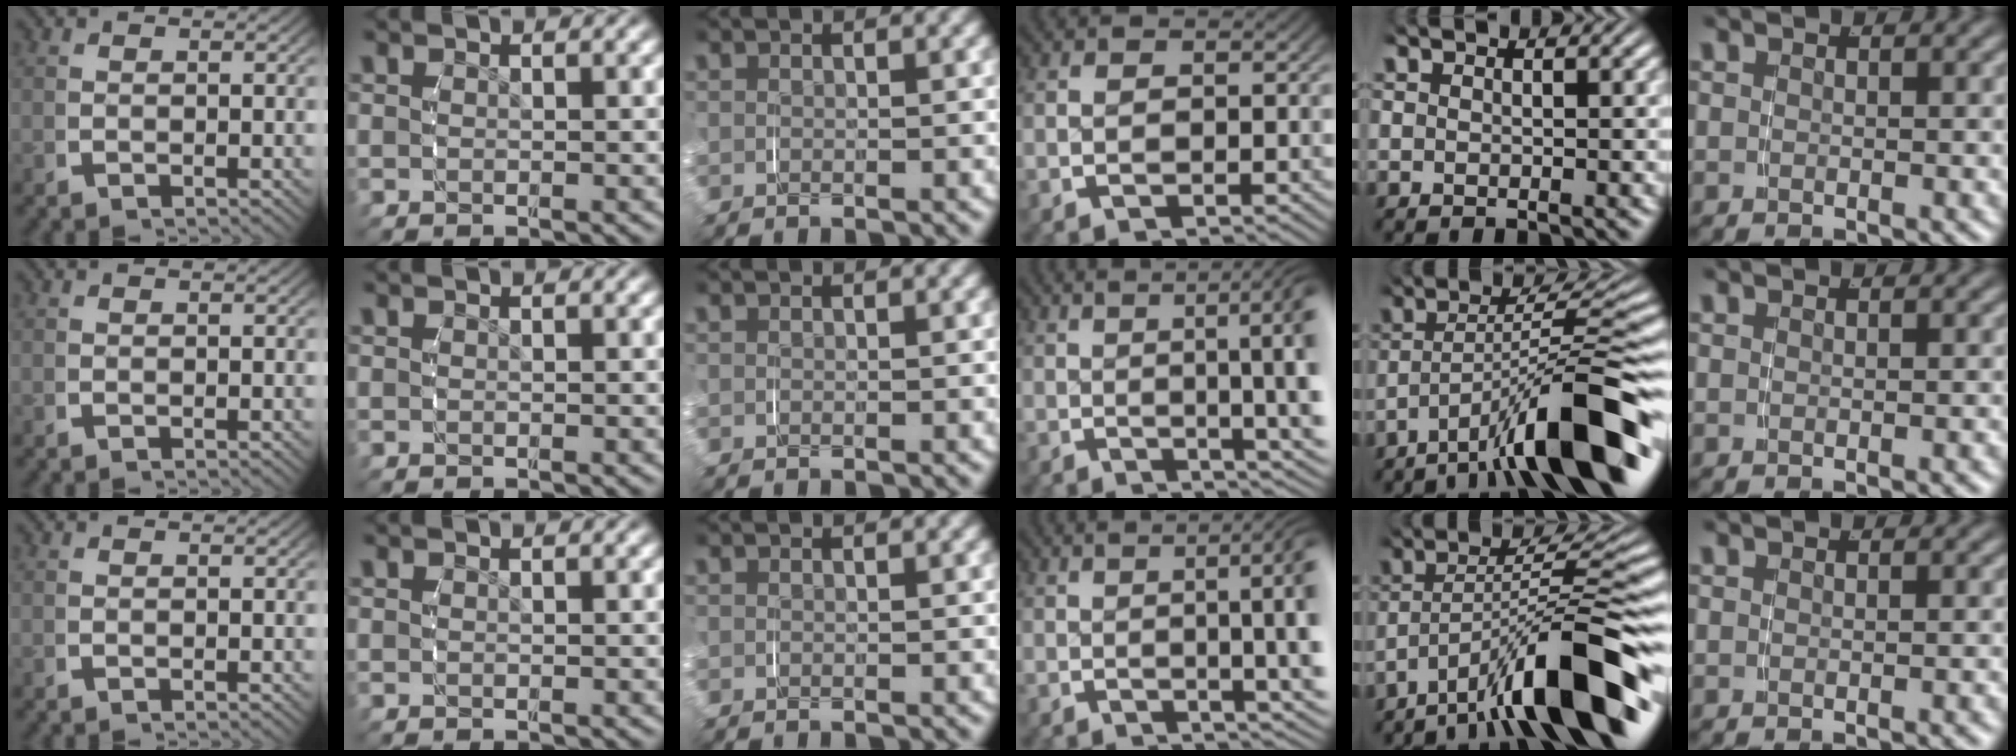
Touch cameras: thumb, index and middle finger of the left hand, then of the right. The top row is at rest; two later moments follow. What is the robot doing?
{"motion": "grasp_and_lifting", "object": "pencil case"}